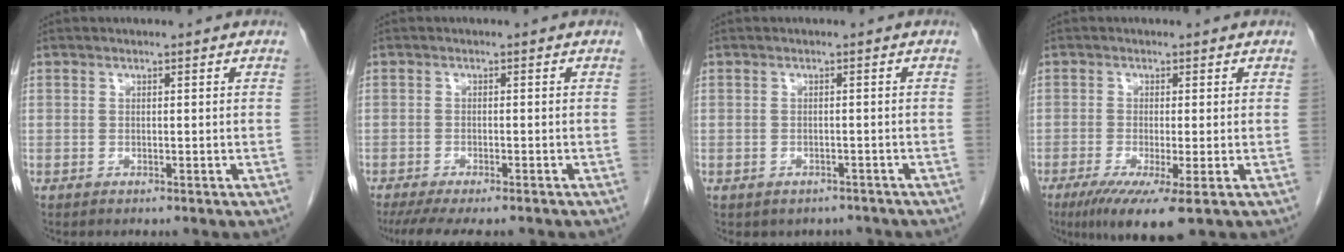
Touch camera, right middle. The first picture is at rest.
{"total": 9.7, "force": [-8.0, 2.2, 5.0], "torque": [-0.077, -0.012, -0.117]}
{"total": 3.4, "force": [-2.8, 2.0, 0.3], "torque": [-0.005, 0.010, -0.034]}
{"total": 7.5, "force": [-3.9, 0.6, 6.4], "torque": [-0.107, -0.023, -0.062]}